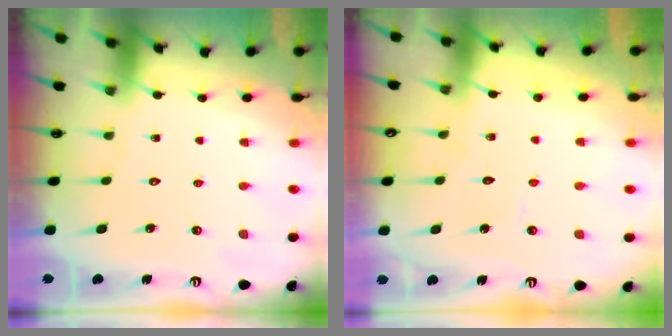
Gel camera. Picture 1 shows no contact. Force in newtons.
{"total": 2.6, "press": 2.6, "slide": 0.2}